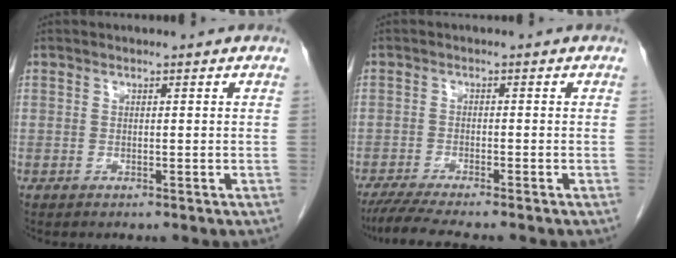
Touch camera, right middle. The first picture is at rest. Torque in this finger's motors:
{"motor_torque": [0.62, -0.43, 0.04, 0.01]}